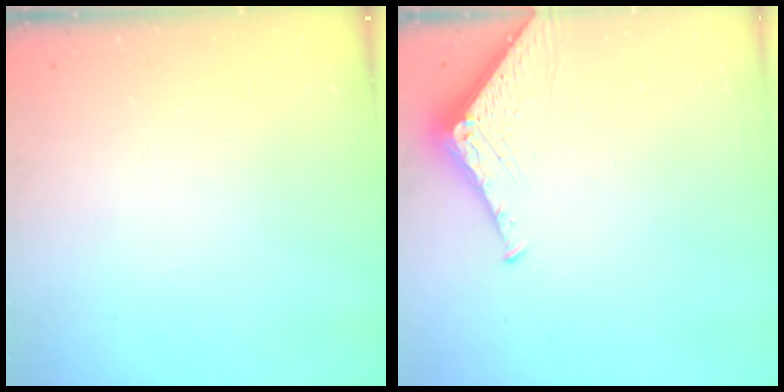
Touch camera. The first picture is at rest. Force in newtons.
{"total": 3.8, "press": 3.8, "slide": 0.5}